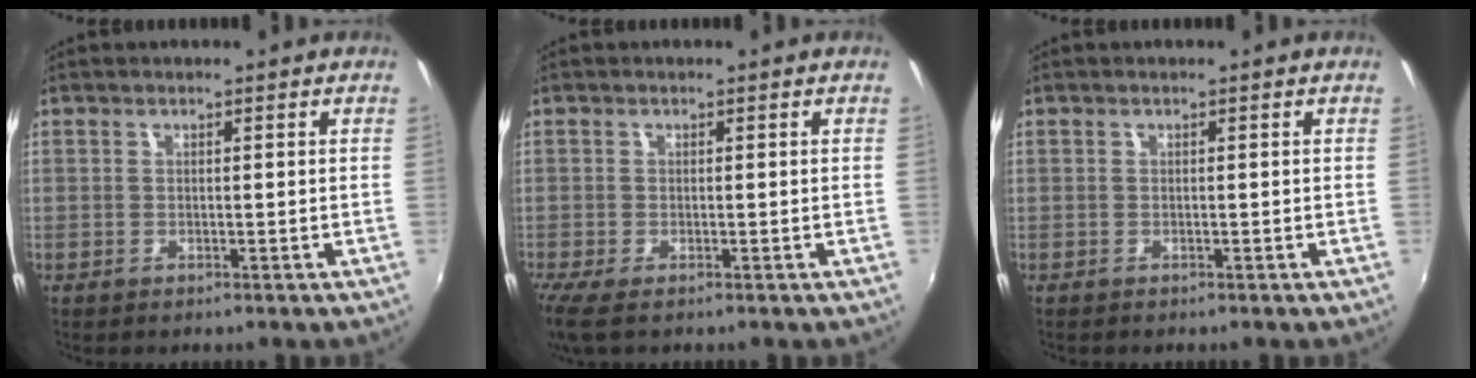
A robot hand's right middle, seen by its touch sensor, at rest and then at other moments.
{"total": 2.6, "force": [-1.2, 0.1, 2.3], "torque": [-0.048, -0.010, -0.025]}
{"total": 0.0}